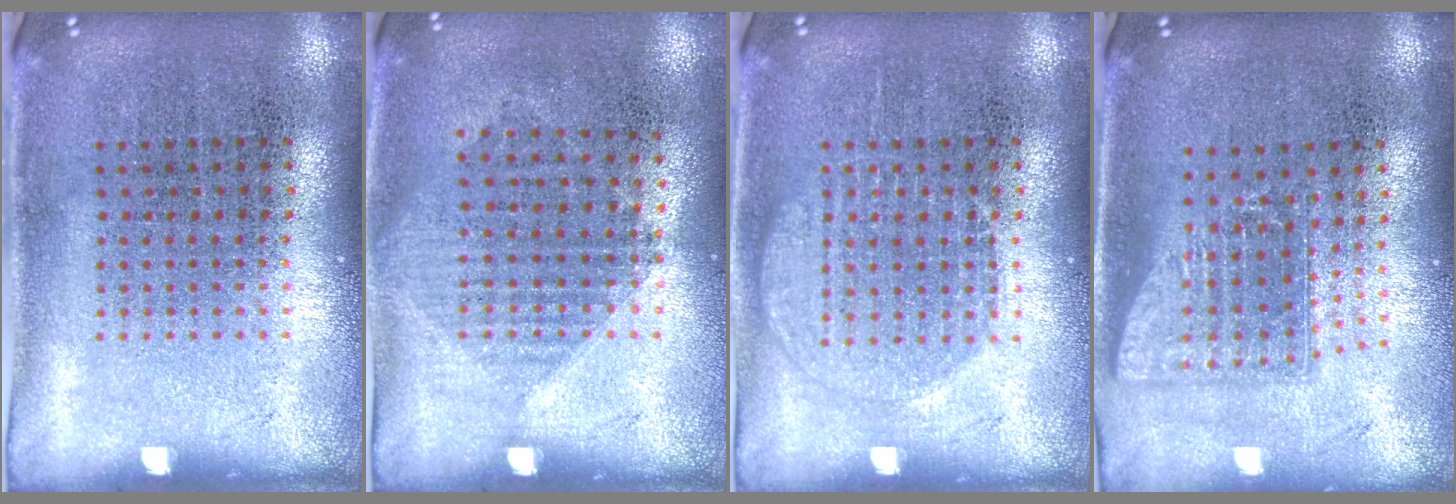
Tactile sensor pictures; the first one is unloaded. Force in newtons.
{"total": 1.0, "press": 0.9, "slide": 0.4}
{"total": 1.9, "press": 1.8, "slide": 0.4}
{"total": 1.7, "press": 1.3, "slide": 1.0}